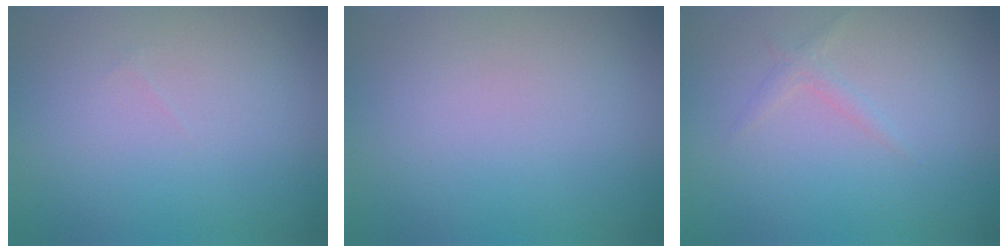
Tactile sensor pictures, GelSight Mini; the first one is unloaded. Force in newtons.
{"total": 0.0}
{"total": 0.9, "press": 0.9, "slide": 0.1}